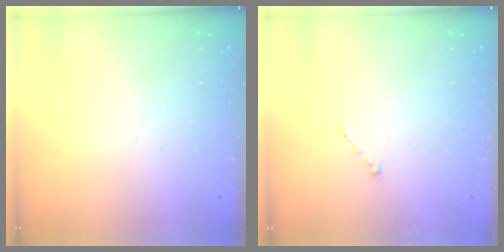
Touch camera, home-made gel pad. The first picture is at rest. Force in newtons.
{"total": 1.0, "press": 0.9, "slide": 0.3}